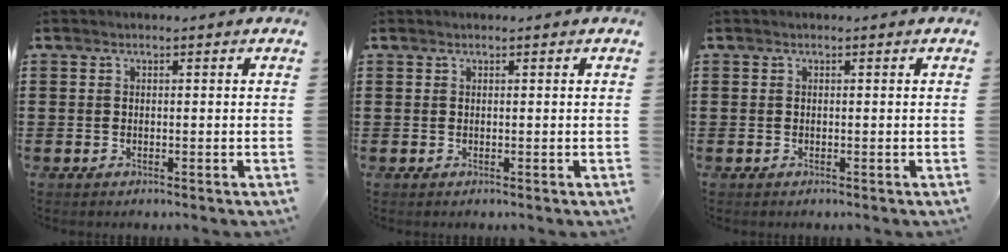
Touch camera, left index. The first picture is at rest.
{"total": 0.0}
{"total": 0.0}